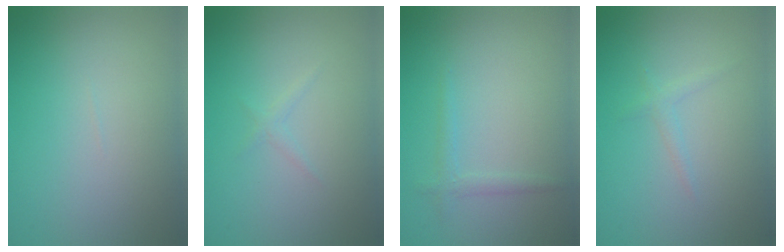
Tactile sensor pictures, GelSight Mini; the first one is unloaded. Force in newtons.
{"total": 0.7, "press": 0.7, "slide": 0.0}
{"total": 1.1, "press": 1.1, "slide": 0.1}
{"total": 0.9, "press": 0.9, "slide": 0.1}